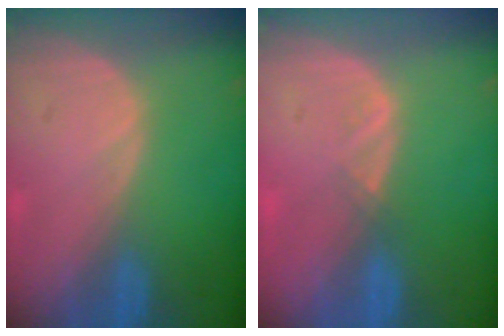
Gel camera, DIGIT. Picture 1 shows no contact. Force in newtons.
{"total": 1.0, "press": 0.9, "slide": 0.5}